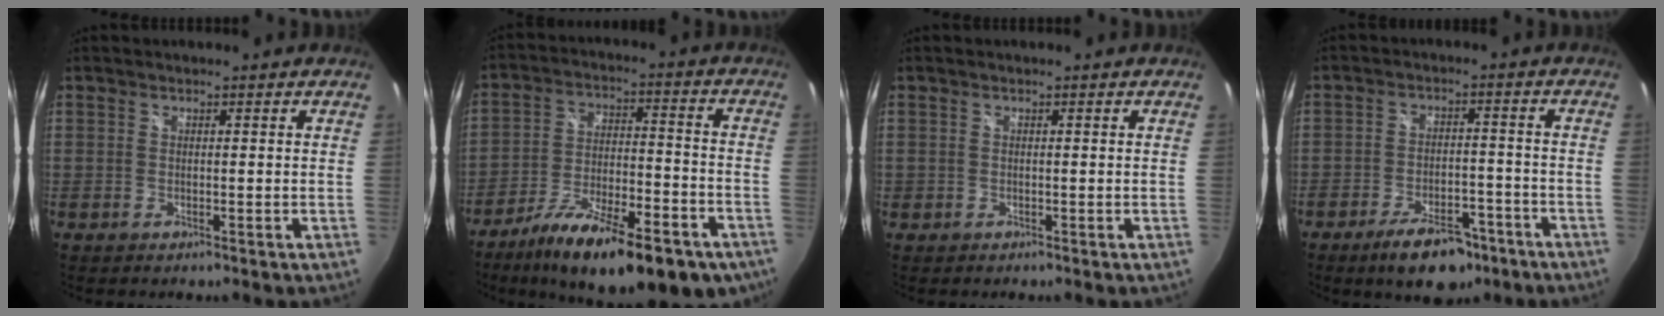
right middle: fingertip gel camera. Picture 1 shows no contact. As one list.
[{"total": 24.2, "force": [-16.5, 7.7, 15.9], "torque": [-0.254, -0.036, -0.239]}, {"total": 0.6, "force": [-0.2, 0.5, 0.0], "torque": [-0.001, -0.003, -0.005]}, {"total": 10.5, "force": [-7.3, 4.6, 6.0], "torque": [-0.118, 0.000, -0.106]}]